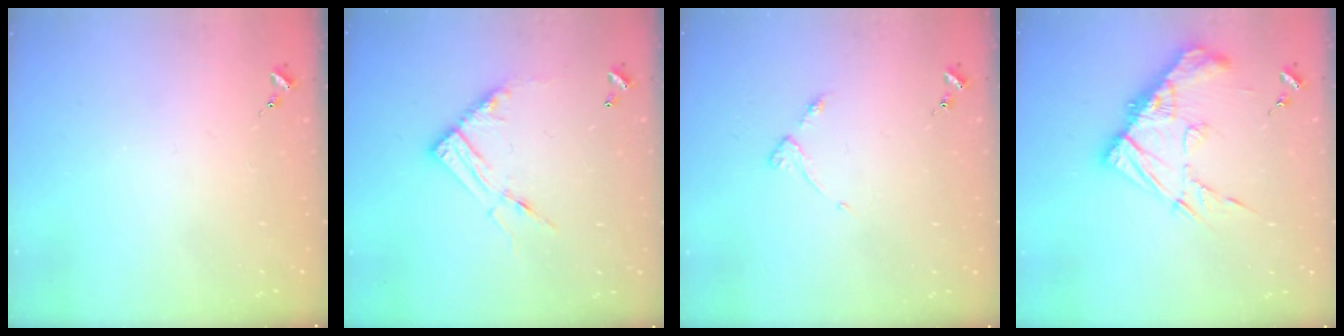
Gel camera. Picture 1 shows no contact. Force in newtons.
{"total": 12.6, "press": 12.6, "slide": 1.2}
{"total": 3.8, "press": 3.8, "slide": 0.5}
{"total": 16.3, "press": 16.2, "slide": 1.3}